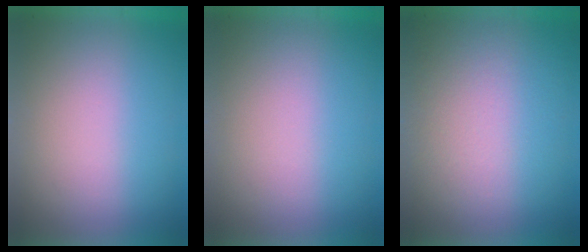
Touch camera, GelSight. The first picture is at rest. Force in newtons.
{"total": 0.0}
{"total": 2.7}